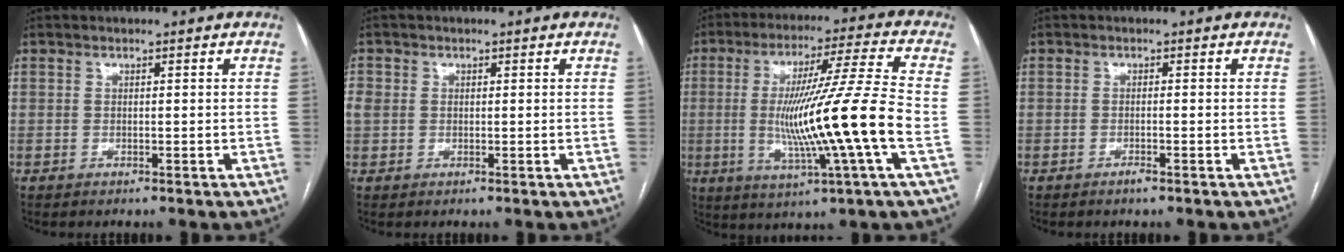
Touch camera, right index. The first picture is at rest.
{"total": 2.6, "force": [0.3, 2.3, 1.3], "torque": [-0.042, 0.017, 0.012]}
{"total": 16.9, "force": [-2.6, -2.1, 16.6], "torque": [-0.294, -0.014, -0.056]}
{"total": 1.2, "force": [-0.8, 0.0, 0.8], "torque": [-0.017, -0.002, -0.013]}